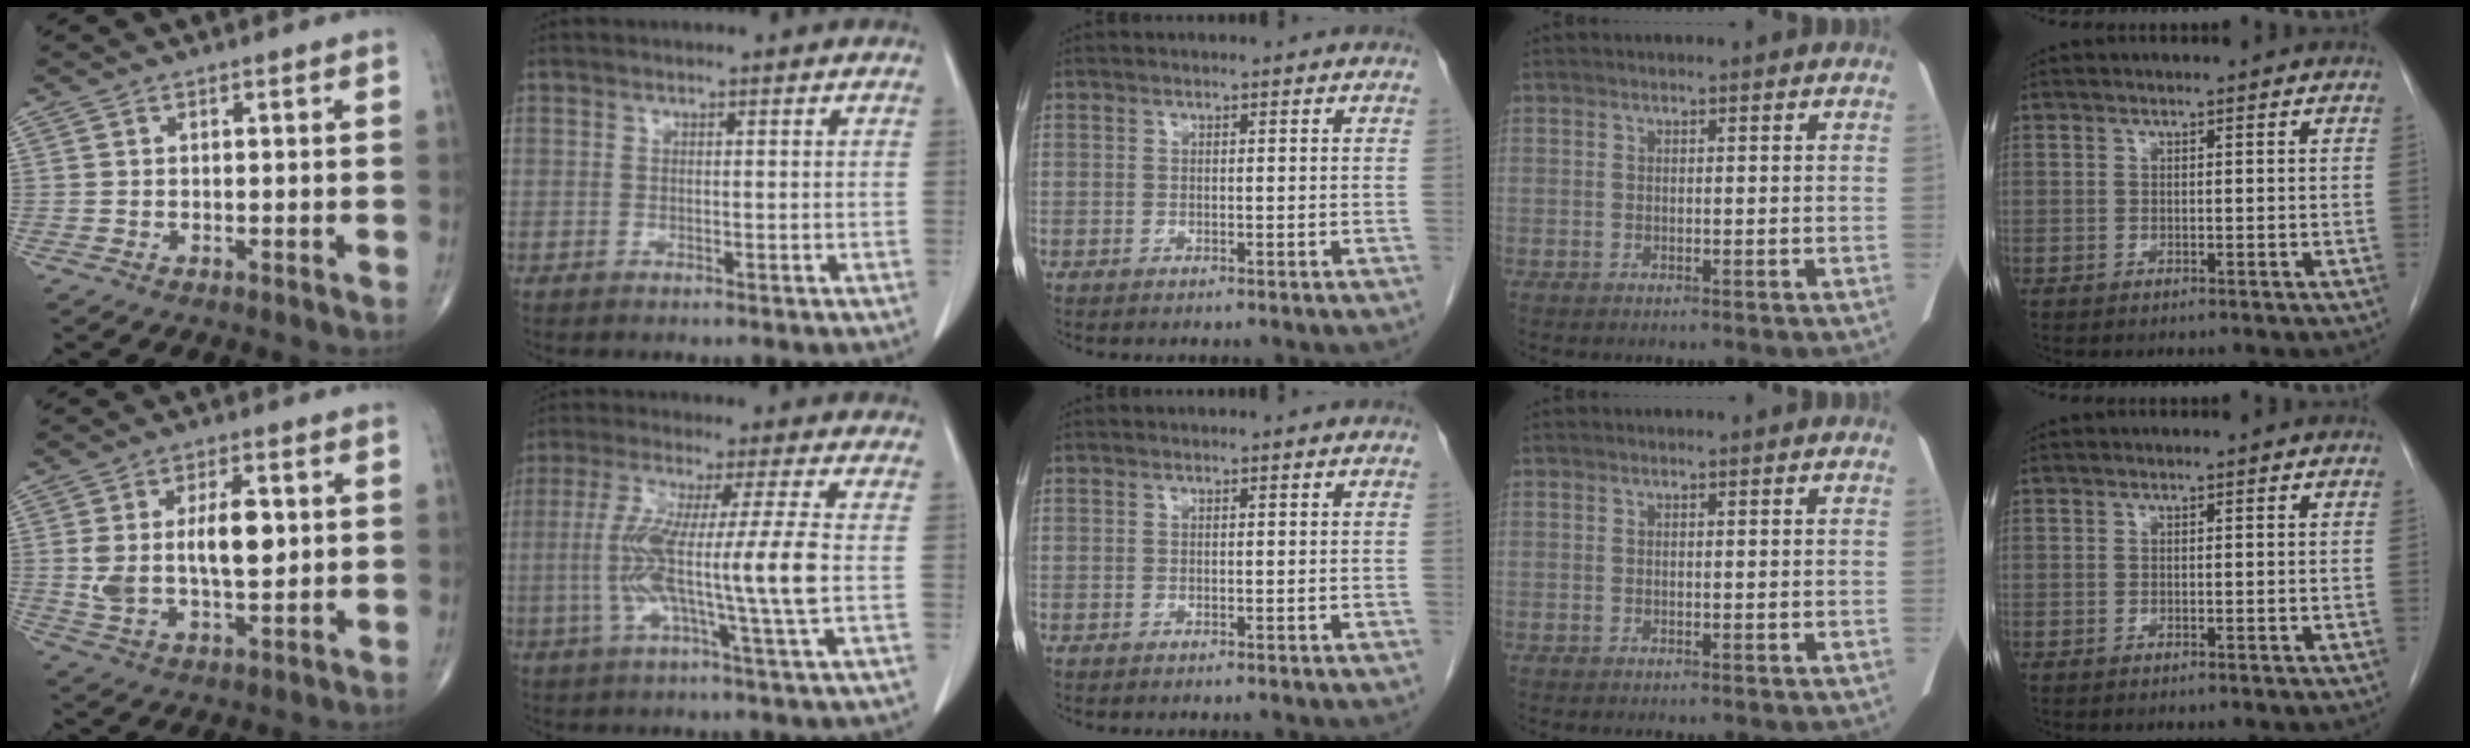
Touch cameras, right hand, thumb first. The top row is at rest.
{"thumb": {"total": 11.6, "force": [1.5, 5.6, 10.1], "torque": [-0.176, -0.001, 0.033]}, "index": {"total": 12.7, "force": [-1.2, -1.2, 12.6], "torque": [-0.239, -0.003, -0.027]}}